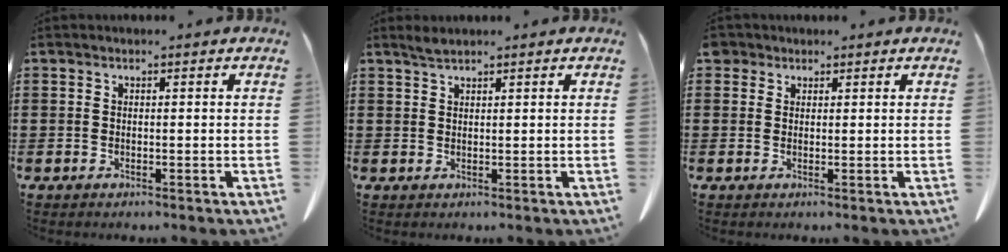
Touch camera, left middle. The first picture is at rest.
{"total": 1.4, "force": [1.2, 0.1, 0.8], "torque": [-0.017, -0.002, 0.023]}
{"total": 1.5, "force": [1.2, 1.0, 0.2], "torque": [-0.010, 0.003, 0.023]}